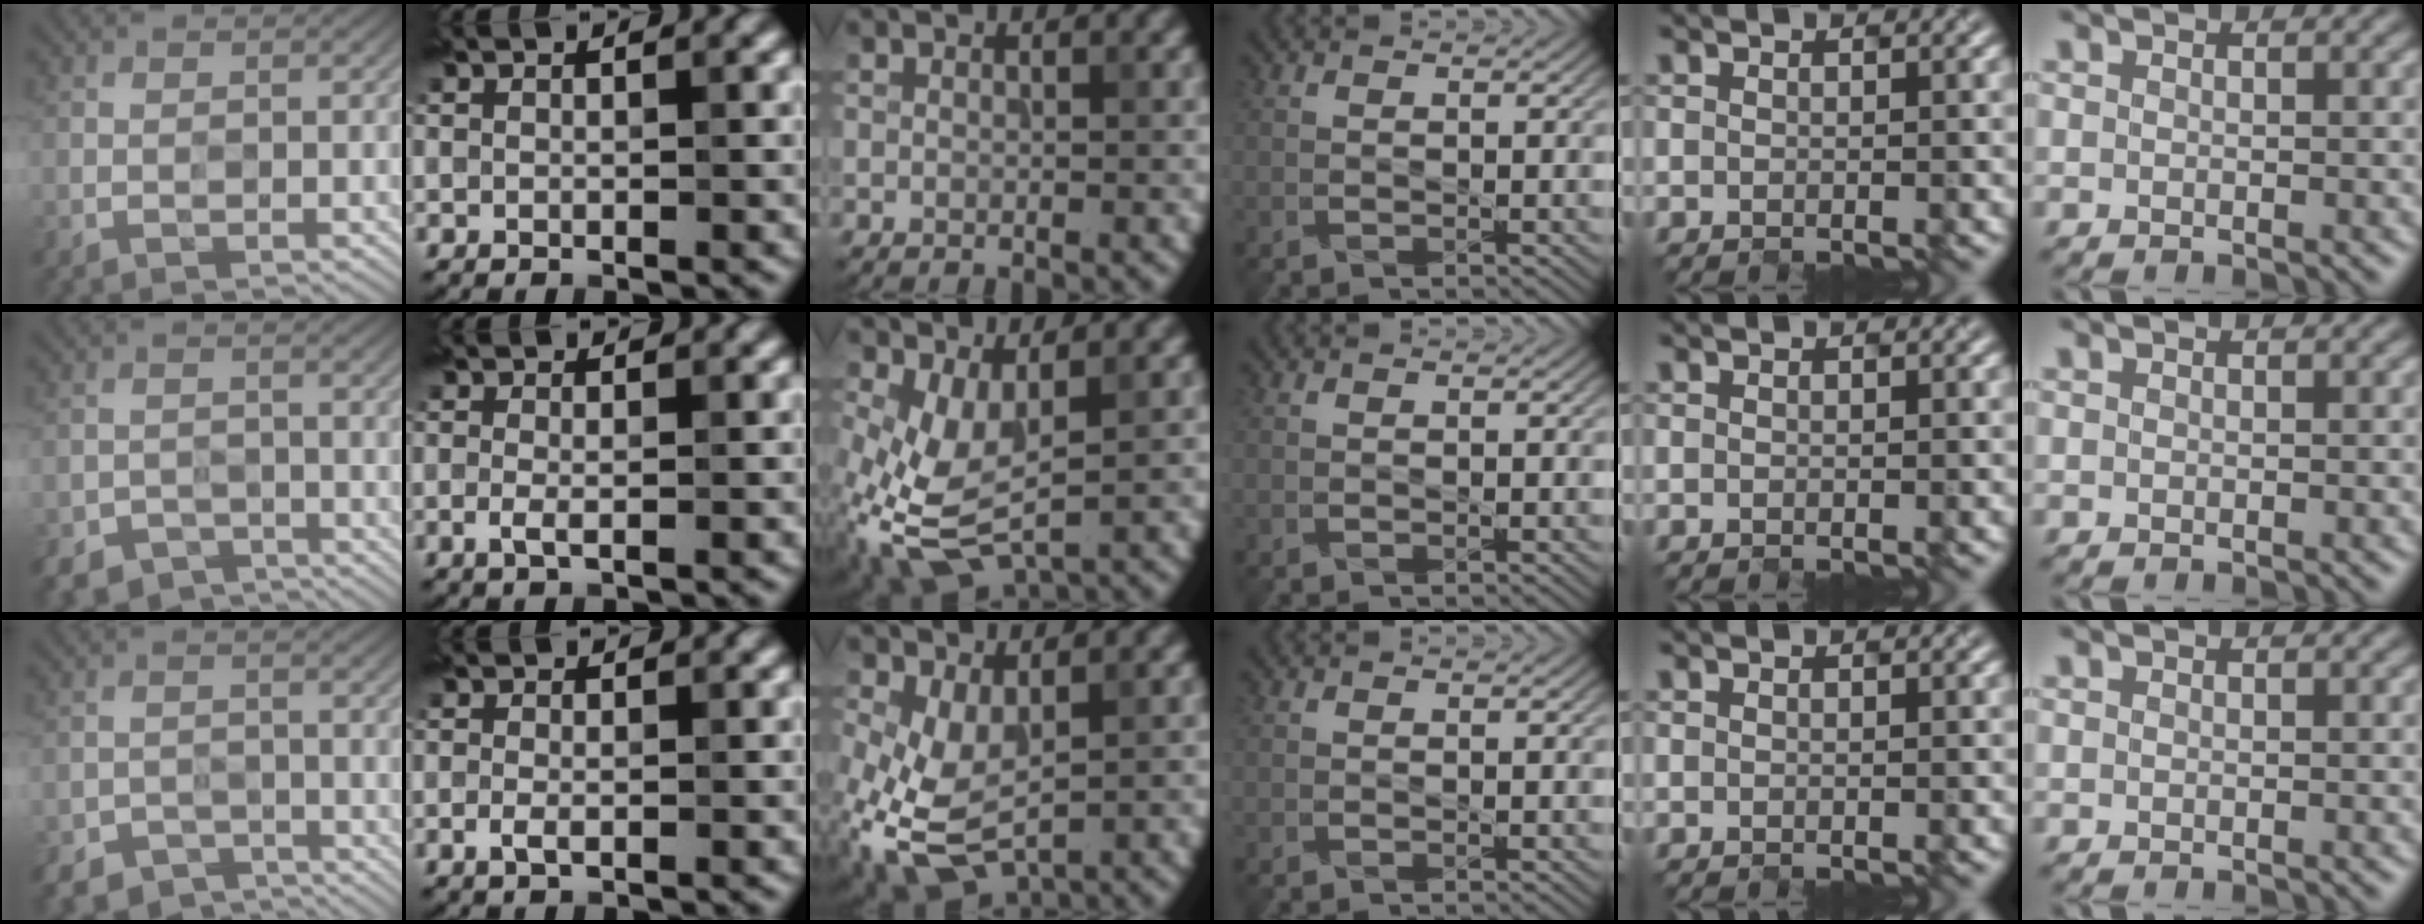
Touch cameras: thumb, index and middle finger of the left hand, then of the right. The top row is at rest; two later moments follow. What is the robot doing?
{"motion": "close", "object": "glasses case"}